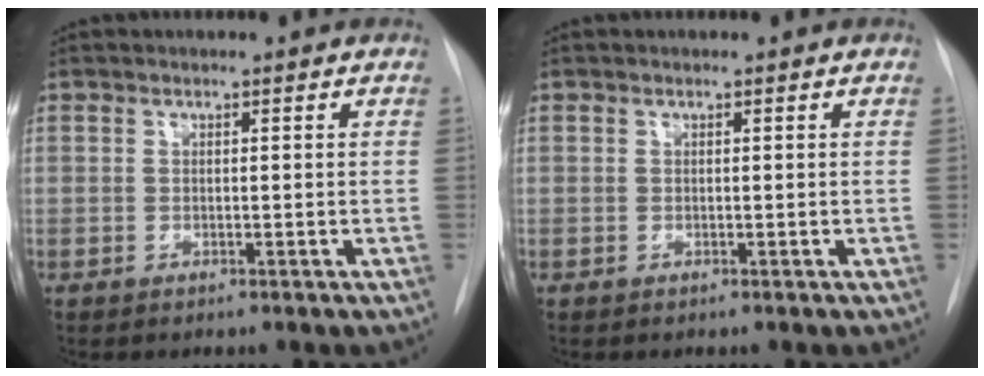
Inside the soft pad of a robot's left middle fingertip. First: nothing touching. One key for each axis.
{"total": 0.0}